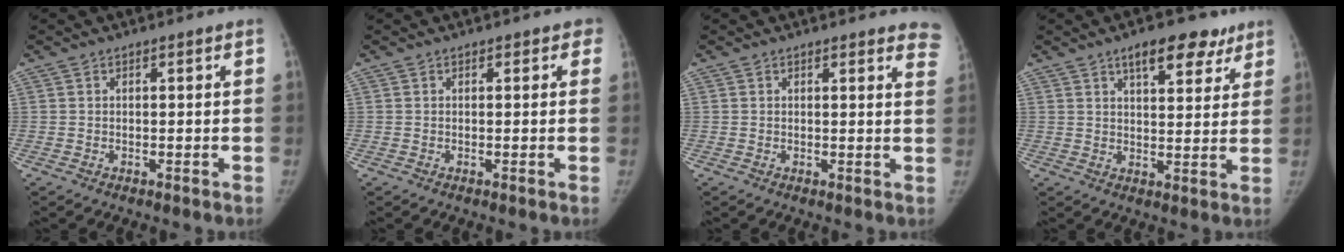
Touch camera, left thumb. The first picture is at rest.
{"total": 1.2, "force": [0.7, 0.9, 0.4], "torque": [0.019, 0.002, 0.000]}
{"total": 5.8, "force": [5.2, 1.5, 1.9], "torque": [0.011, -0.023, 0.032]}
{"total": 9.7, "force": [6.1, 4.4, 6.1], "torque": [-0.055, -0.022, 0.087]}